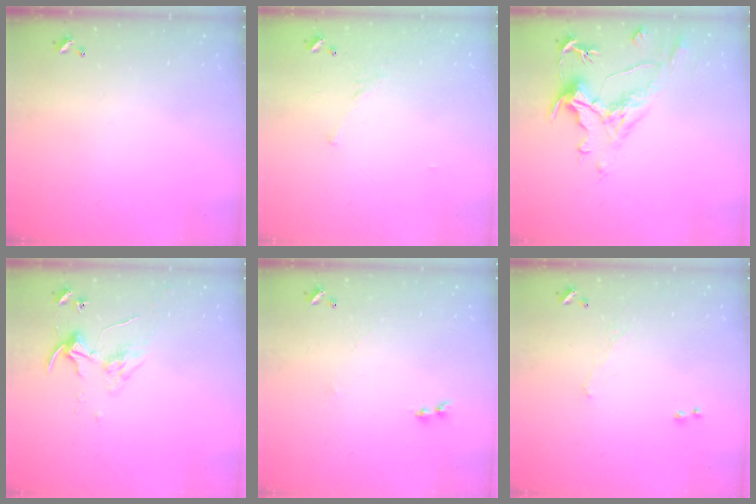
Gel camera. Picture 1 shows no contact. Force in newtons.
{"total": 4.2, "press": 4.1, "slide": 0.9}
{"total": 1.5, "press": 0.3, "slide": 1.5}
{"total": 4.6, "press": 4.6, "slide": 0.4}
{"total": 1.0, "press": 0.3, "slide": 1.0}
{"total": 0.7, "press": 0.2, "slide": 0.7}